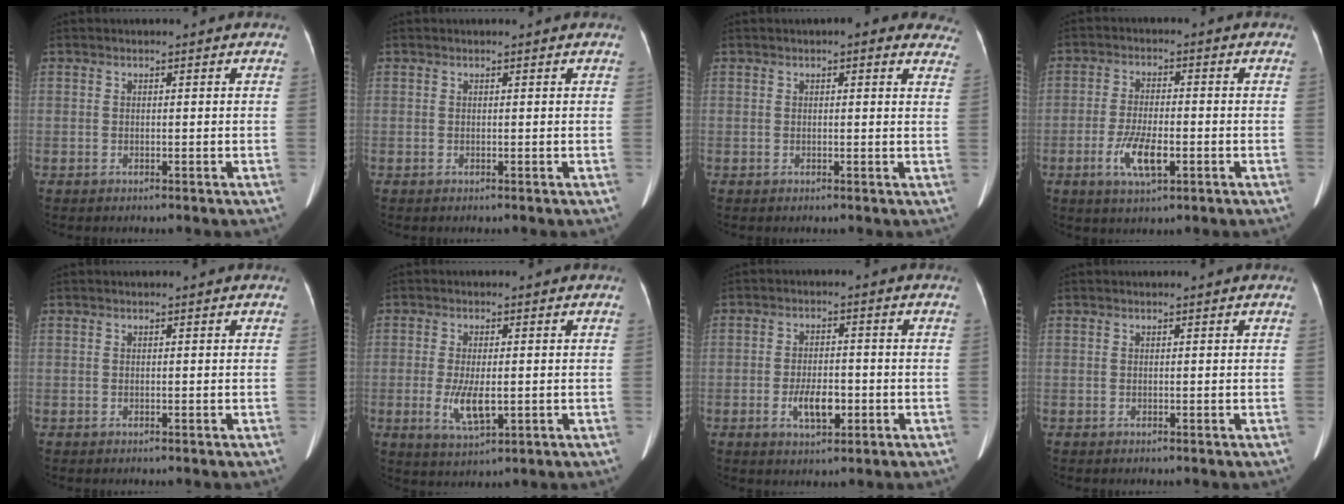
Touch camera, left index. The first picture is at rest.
{"total": 0.6, "force": [0.6, 0.0, 0.1], "torque": [-0.002, 0.003, 0.006]}
{"total": 7.7, "force": [6.2, 2.3, 3.8], "torque": [-0.022, 0.003, 0.047]}
{"total": 6.5, "force": [-2.4, 1.9, 5.7], "torque": [-0.117, -0.005, -0.040]}
{"total": 0.0}
{"total": 5.5, "force": [-0.9, 1.9, 5.1], "torque": [-0.104, -0.011, -0.009]}
{"total": 5.3, "force": [-1.8, 2.4, 4.4], "torque": [-0.084, 0.000, -0.025]}
{"total": 0.0}